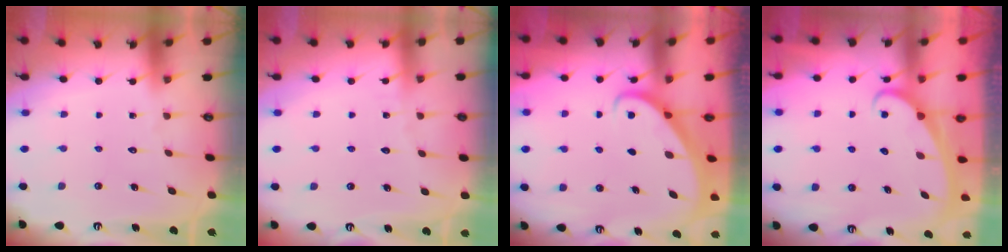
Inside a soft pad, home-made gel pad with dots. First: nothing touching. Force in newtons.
{"total": 2.7, "press": 2.7, "slide": 0.2}
{"total": 2.3, "press": 2.3, "slide": 0.3}
{"total": 2.4, "press": 2.4, "slide": 0.3}